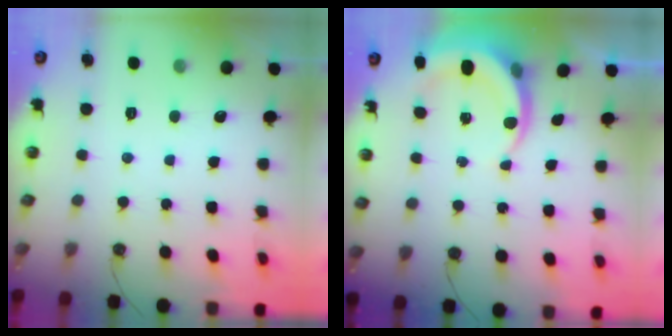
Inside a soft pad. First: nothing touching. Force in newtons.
{"total": 5.5, "press": 5.4, "slide": 0.5}